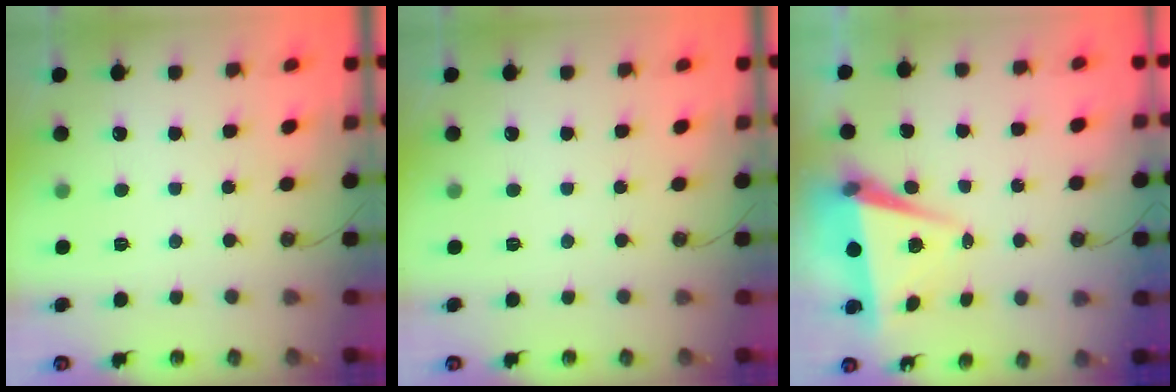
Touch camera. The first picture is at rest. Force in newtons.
{"total": 0.0}
{"total": 6.4, "press": 4.9, "slide": 4.1}